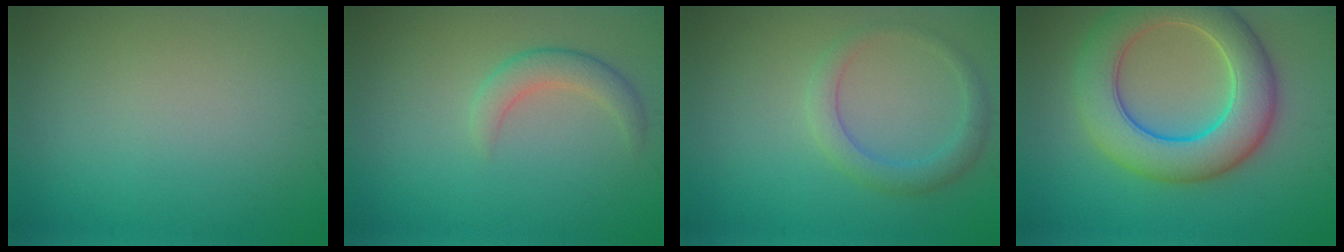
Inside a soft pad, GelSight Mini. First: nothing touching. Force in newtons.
{"total": 2.5, "press": 2.5, "slide": 0.2}
{"total": 2.6, "press": 2.6, "slide": 0.2}
{"total": 9.1, "press": 9.1, "slide": 0.4}